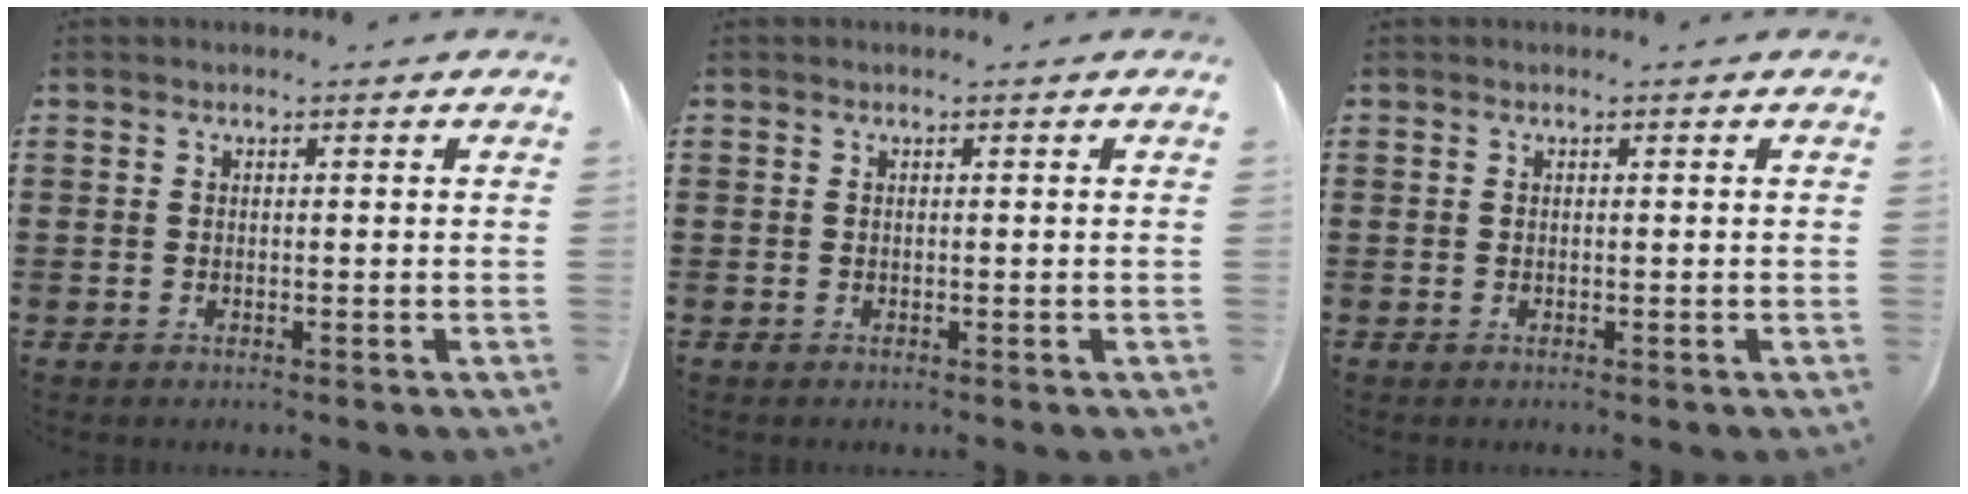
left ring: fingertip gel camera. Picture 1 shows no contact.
{"total": 0.0}
{"total": 0.0}